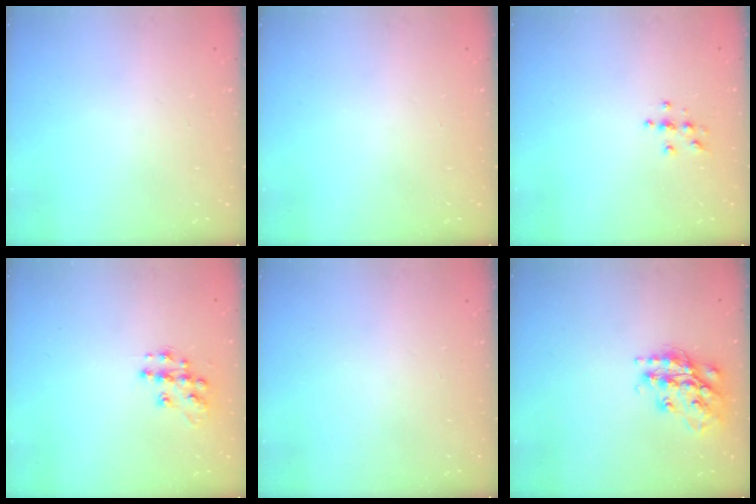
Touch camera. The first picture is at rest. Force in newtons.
{"total": 0.0}
{"total": 3.7, "press": 3.7, "slide": 0.4}
{"total": 11.4, "press": 11.4, "slide": 0.8}
{"total": 0.0}
{"total": 17.4, "press": 17.4, "slide": 1.4}